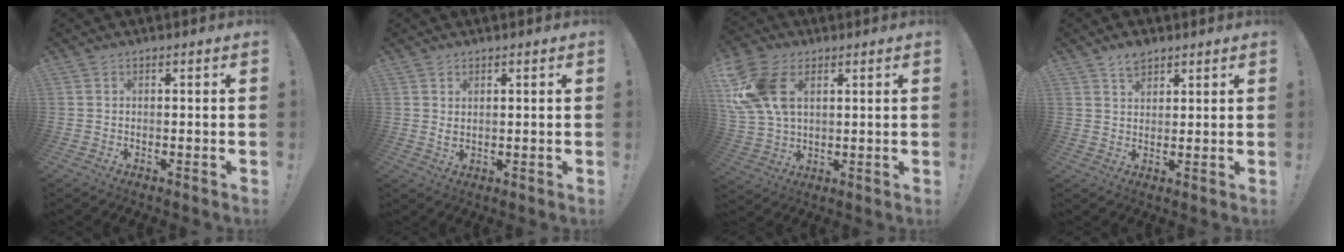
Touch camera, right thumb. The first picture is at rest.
{"total": 2.0, "force": [1.2, 0.9, 1.3], "torque": [-0.013, -0.006, 0.019]}
{"total": 16.3, "force": [5.4, 10.8, 11.0], "torque": [-0.218, -0.010, 0.104]}
{"total": 4.5, "force": [3.4, 2.6, 1.5], "torque": [-0.020, -0.016, 0.062]}